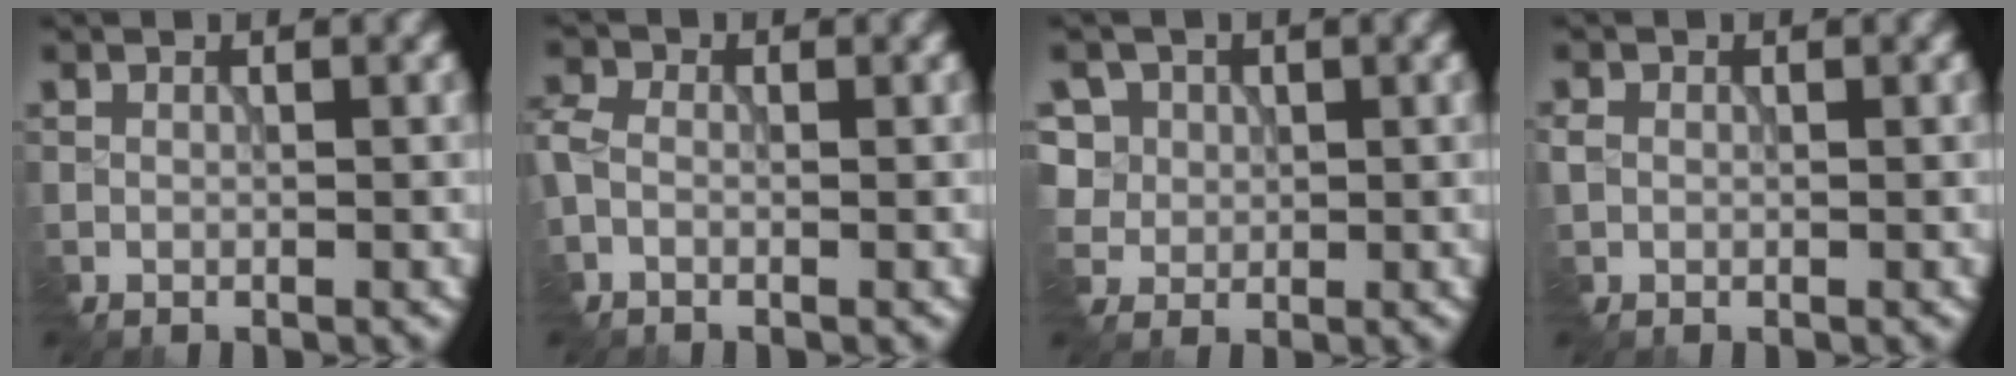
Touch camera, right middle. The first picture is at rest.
{"total": 2.7, "force": [-0.5, 2.0, 1.7], "torque": [-0.044, 0.000, -0.015]}
{"total": 5.7, "force": [2.4, 4.7, 2.1], "torque": [-0.067, 0.013, 0.033]}
{"total": 1.2, "force": [0.0, 1.1, 0.5], "torque": [-0.017, -0.002, 0.002]}